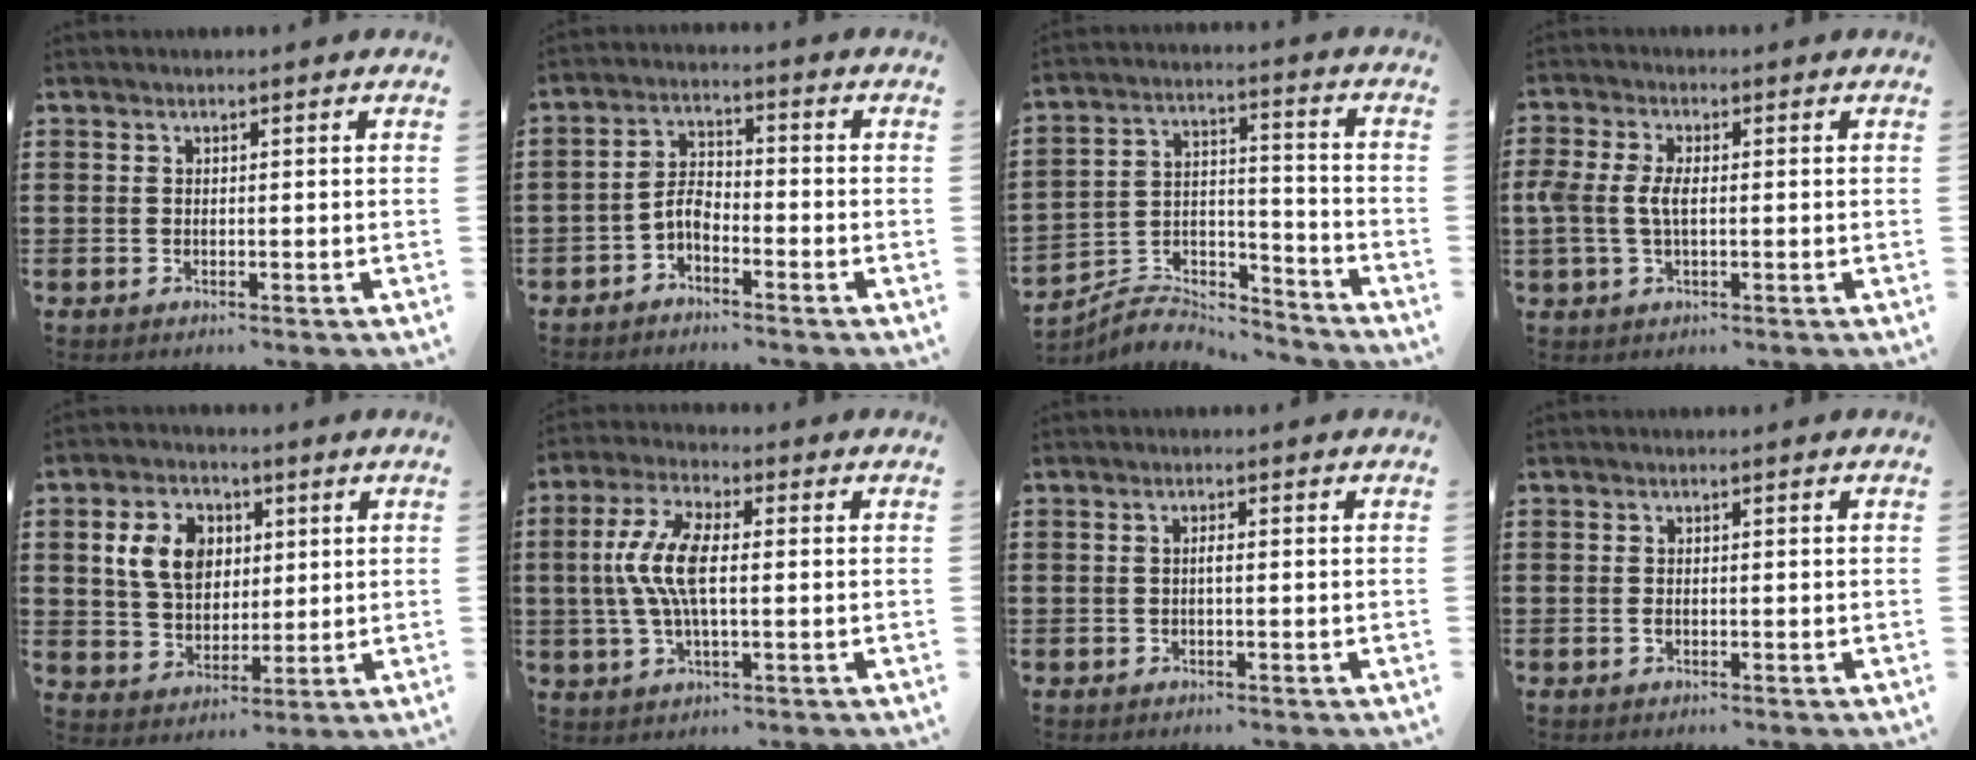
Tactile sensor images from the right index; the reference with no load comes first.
{"total": 3.8, "force": [-2.4, 1.7, 2.4], "torque": [-0.060, 0.006, -0.053]}
{"total": 6.0, "force": [-5.8, 1.5, 0.5], "torque": [-0.011, 0.010, -0.116]}
{"total": 4.2, "force": [-0.1, 2.1, 3.6], "torque": [-0.096, -0.004, -0.012]}
{"total": 8.2, "force": [2.3, 6.2, 4.8], "torque": [-0.106, 0.014, 0.036]}
{"total": 8.9, "force": [0.0, 3.1, 8.3], "torque": [-0.191, -0.005, -0.010]}
{"total": 0.8, "force": [-0.1, 0.2, 0.8], "torque": [-0.015, -0.002, -0.002]}
{"total": 0.6, "force": [-0.2, 0.2, 0.5], "torque": [-0.010, -0.003, -0.002]}